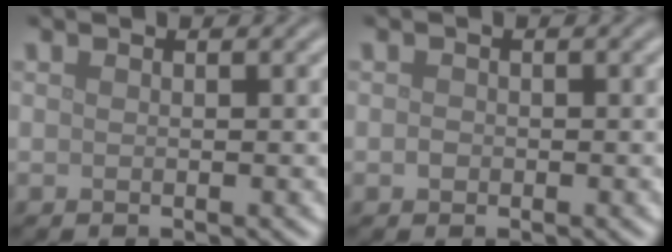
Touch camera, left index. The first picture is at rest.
{"total": 0.7, "force": [-0.2, 0.6, 0.2], "torque": [-0.003, -0.002, -0.006]}